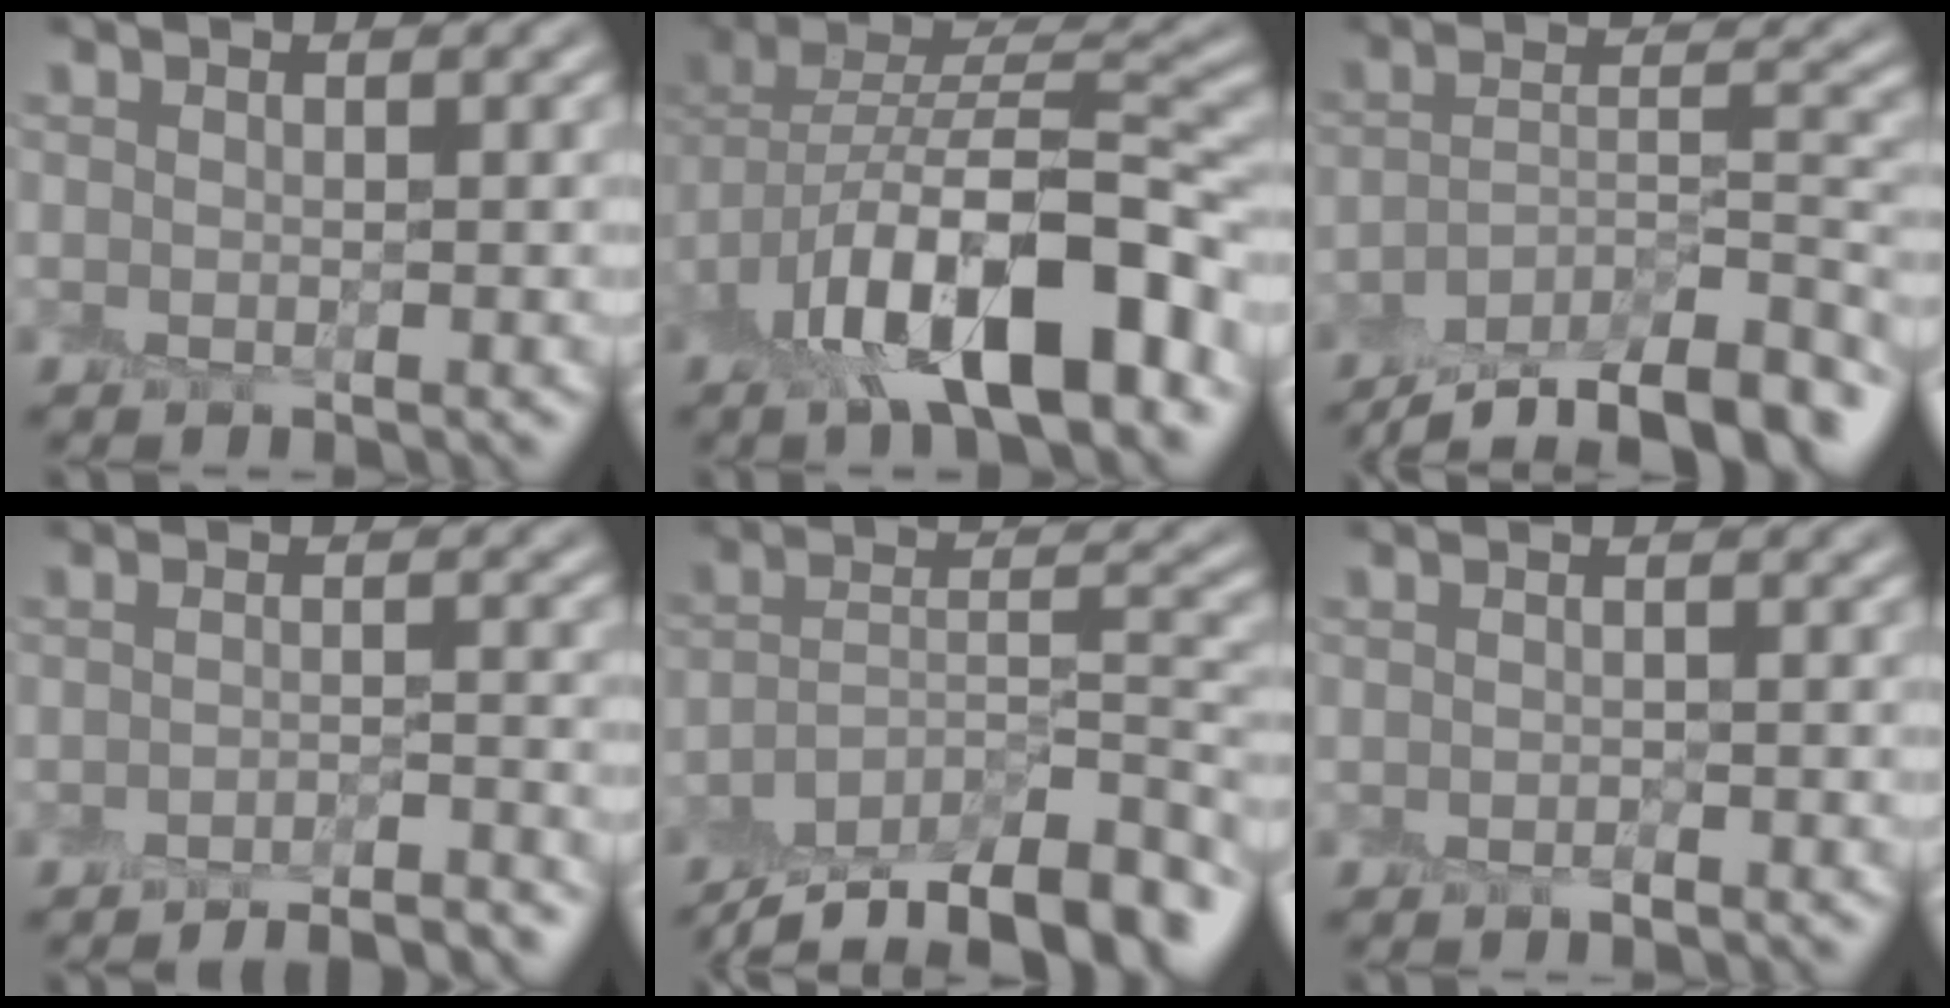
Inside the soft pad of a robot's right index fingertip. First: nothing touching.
{"total": 12.3, "force": [-5.6, 5.2, 9.6], "torque": [-0.154, 0.000, -0.099]}
{"total": 10.8, "force": [-8.4, 3.4, 5.9], "torque": [-0.098, -0.003, -0.135]}
{"total": 5.1, "force": [-4.4, 0.8, 2.4], "torque": [-0.024, 0.001, -0.058]}
{"total": 11.9, "force": [-9.2, 4.0, 6.5], "torque": [-0.116, 0.000, -0.146]}
{"total": 0.6, "force": [-0.3, 0.0, 0.5], "torque": [-0.008, 0.000, -0.005]}